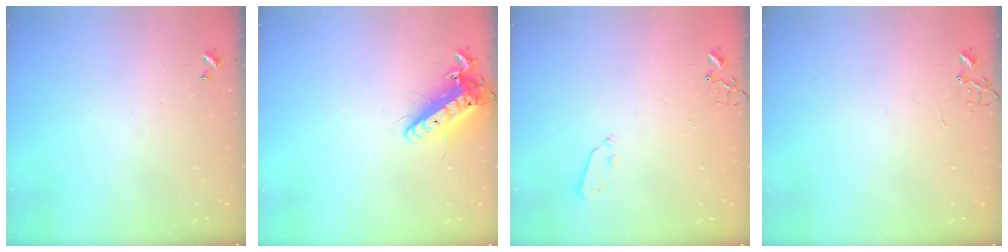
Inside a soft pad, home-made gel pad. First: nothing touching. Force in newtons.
{"total": 14.0, "press": 13.7, "slide": 2.6}
{"total": 3.0, "press": 3.0, "slide": 0.4}
{"total": 0.0}